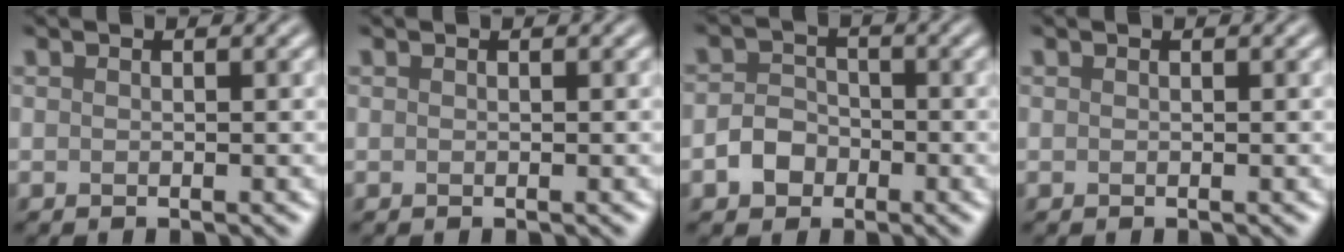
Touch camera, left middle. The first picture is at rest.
{"total": 0.0}
{"total": 2.7, "force": [-1.2, 2.1, 1.1], "torque": [-0.016, 0.005, -0.026]}
{"total": 0.0}